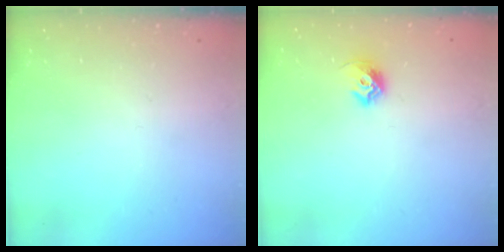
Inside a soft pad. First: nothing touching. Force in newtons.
{"total": 7.4, "press": 7.3, "slide": 1.1}